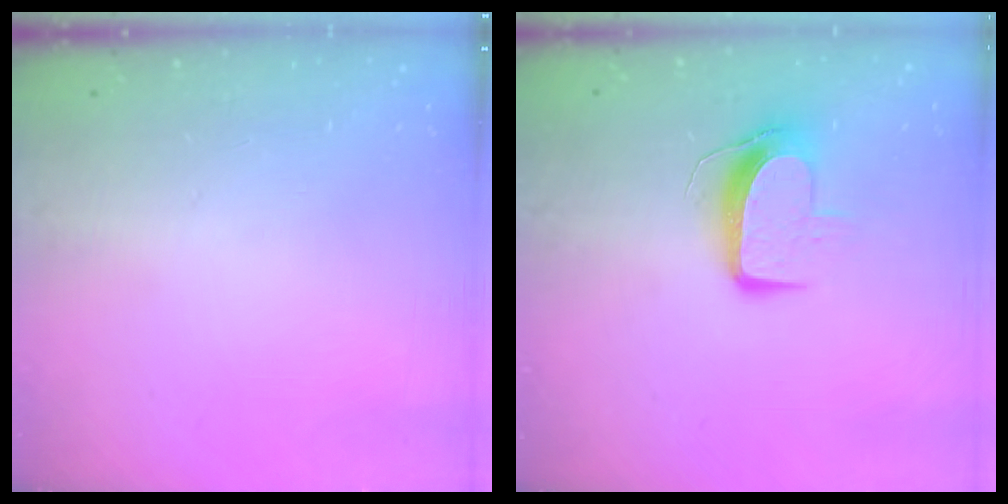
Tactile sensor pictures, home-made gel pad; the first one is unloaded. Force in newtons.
{"total": 9.5, "press": 9.5, "slide": 0.3}